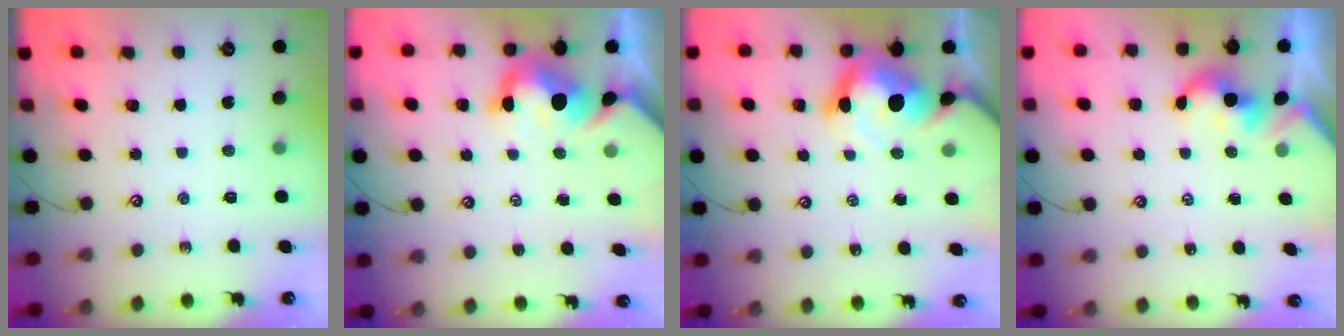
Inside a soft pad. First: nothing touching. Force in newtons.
{"total": 6.8, "press": 6.7, "slide": 1.0}
{"total": 12.4, "press": 12.4, "slide": 1.3}
{"total": 1.5, "press": 1.5, "slide": 0.3}